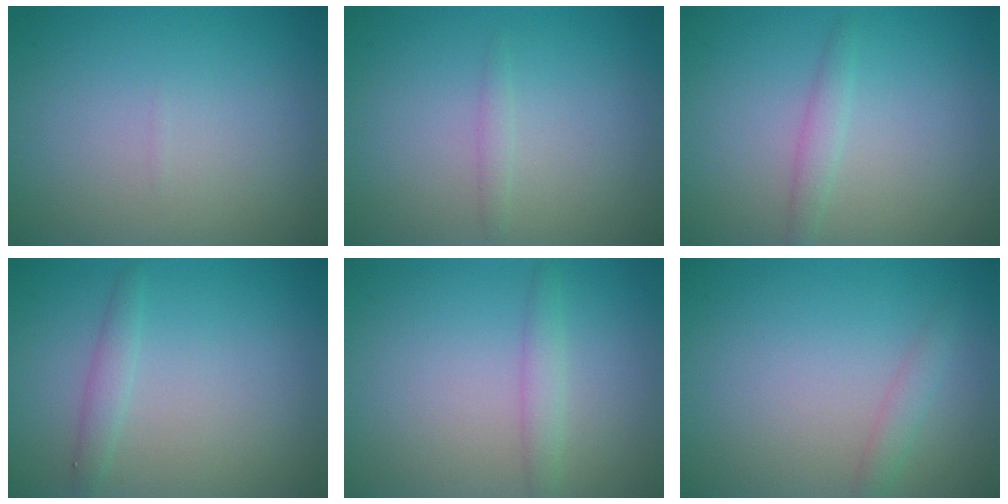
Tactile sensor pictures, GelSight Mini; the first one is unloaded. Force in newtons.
{"total": 0.8, "press": 0.8, "slide": 0.0}
{"total": 1.3, "press": 1.3, "slide": 0.1}
{"total": 1.4, "press": 1.4, "slide": 0.1}
{"total": 1.6, "press": 1.6, "slide": 0.1}
{"total": 1.3, "press": 1.3, "slide": 0.0}